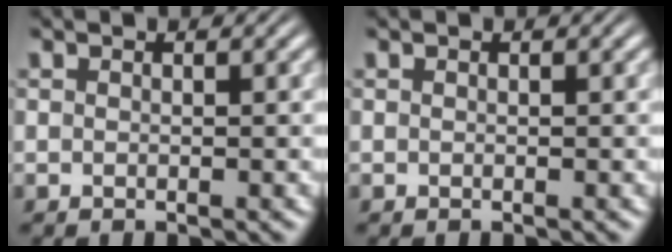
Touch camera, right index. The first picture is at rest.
{"total": 0.0}